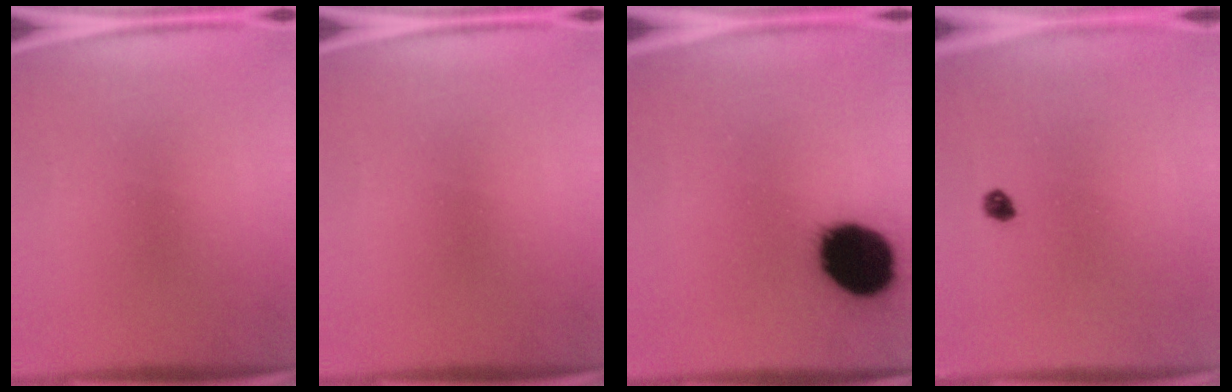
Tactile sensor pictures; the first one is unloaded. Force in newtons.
{"total": 0.0}
{"total": 19.7}
{"total": 1.7}